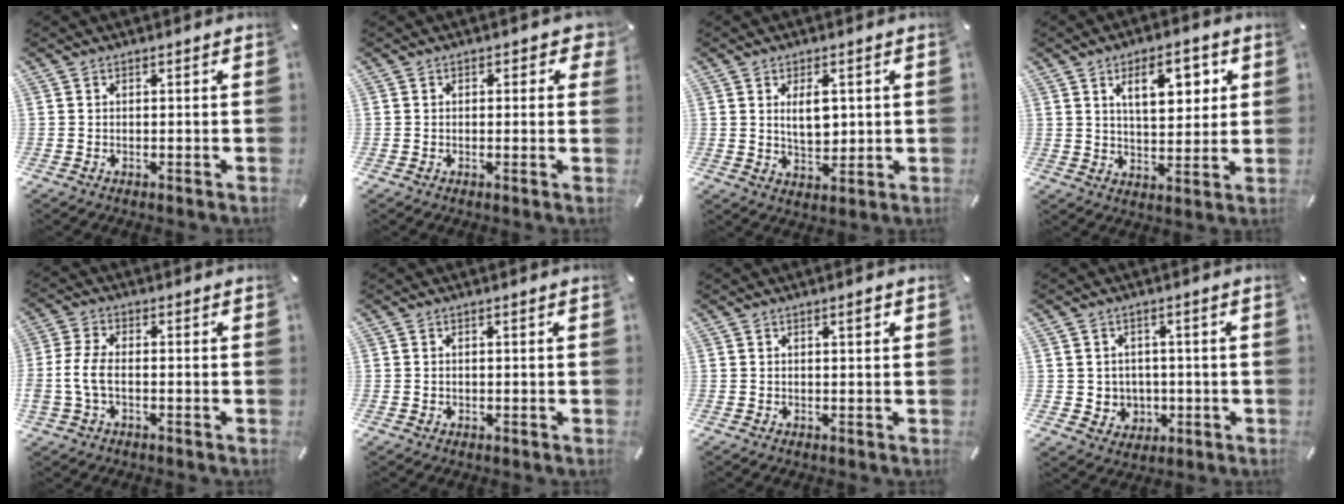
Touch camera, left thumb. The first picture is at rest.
{"total": 1.6, "force": [0.4, 1.2, 1.0], "torque": [-0.005, 0.001, 0.001]}
{"total": 6.5, "force": [1.5, 3.8, 5.1], "torque": [-0.073, -0.005, 0.020]}
{"total": 10.8, "force": [4.8, 5.3, 8.0], "torque": [-0.115, -0.010, 0.076]}
{"total": 6.2, "force": [-1.6, 3.4, 4.9], "torque": [-0.115, -0.001, -0.034]}
{"total": 0.5, "force": [0.0, 0.5, 0.3], "torque": [-0.005, 0.003, -0.002]}
{"total": 1.4, "force": [0.6, 0.3, 1.2], "torque": [-0.023, 0.003, 0.010]}
{"total": 5.3, "force": [0.4, 5.2, 0.6], "torque": [-0.010, -0.004, 0.011]}